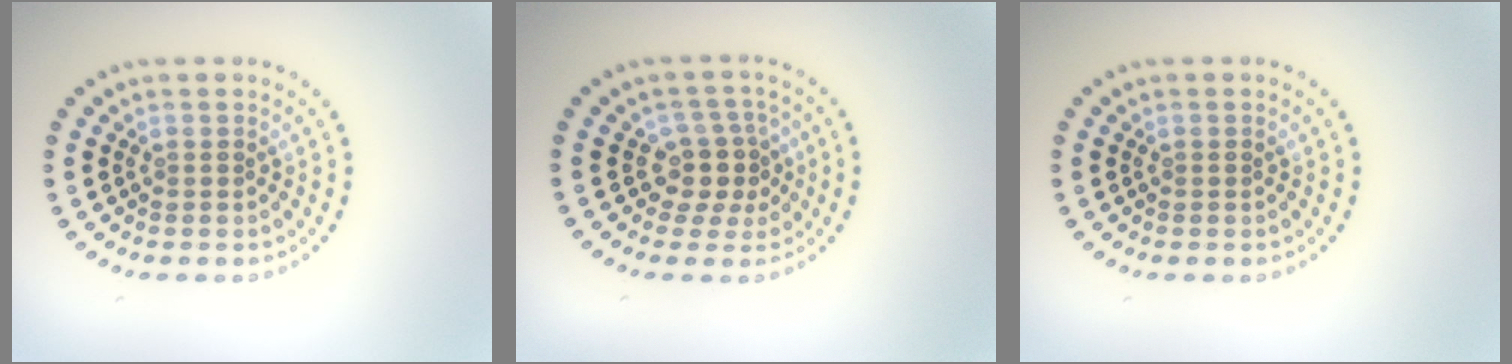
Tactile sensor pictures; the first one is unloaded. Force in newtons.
{"total": 2.9, "press": 2.2, "slide": 1.8}
{"total": 0.0}